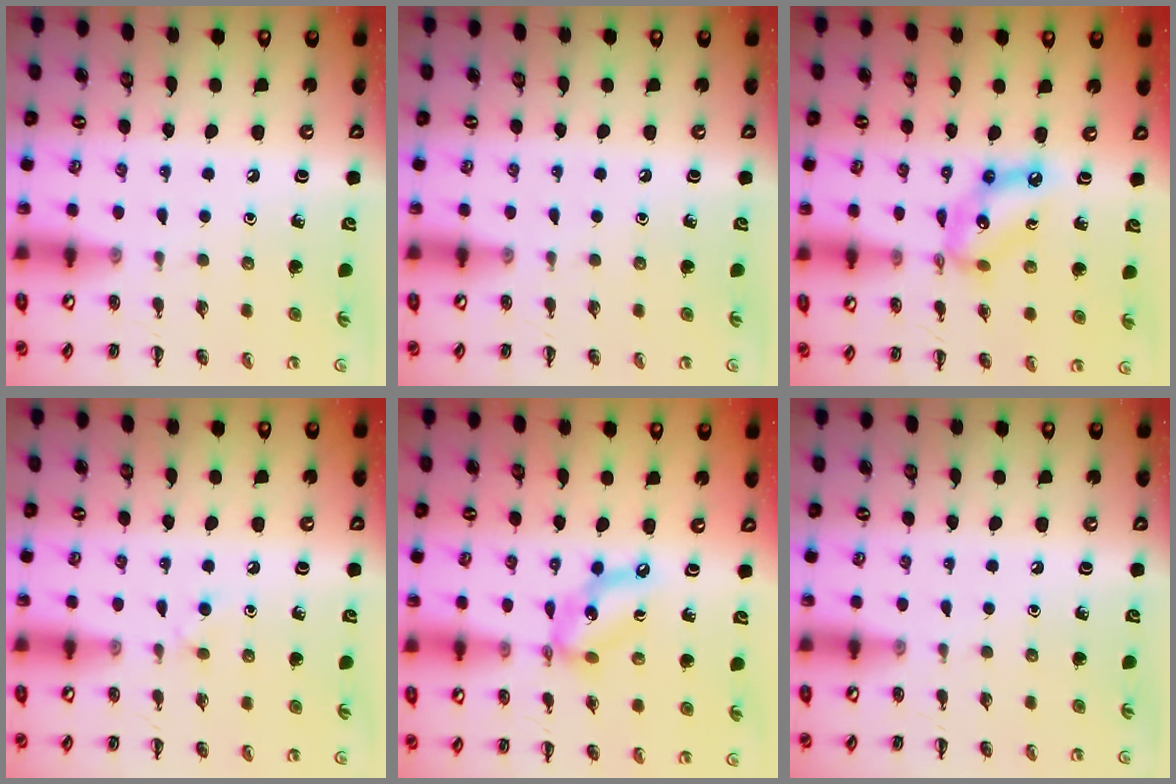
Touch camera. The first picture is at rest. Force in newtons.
{"total": 0.0}
{"total": 11.1, "press": 10.7, "slide": 2.8}
{"total": 3.2, "press": 2.9, "slide": 1.3}
{"total": 9.7, "press": 9.4, "slide": 2.4}
{"total": 0.0}